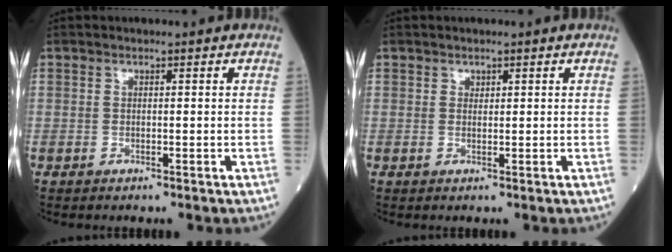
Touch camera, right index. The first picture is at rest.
{"total": 0.6, "force": [0.4, 0.4, 0.2], "torque": [0.002, -0.002, 0.004]}